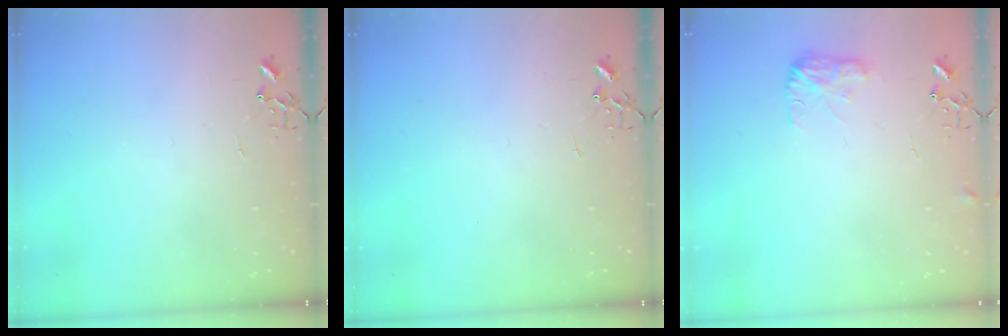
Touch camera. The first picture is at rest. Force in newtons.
{"total": 0.0}
{"total": 8.3, "press": 8.3, "slide": 0.2}